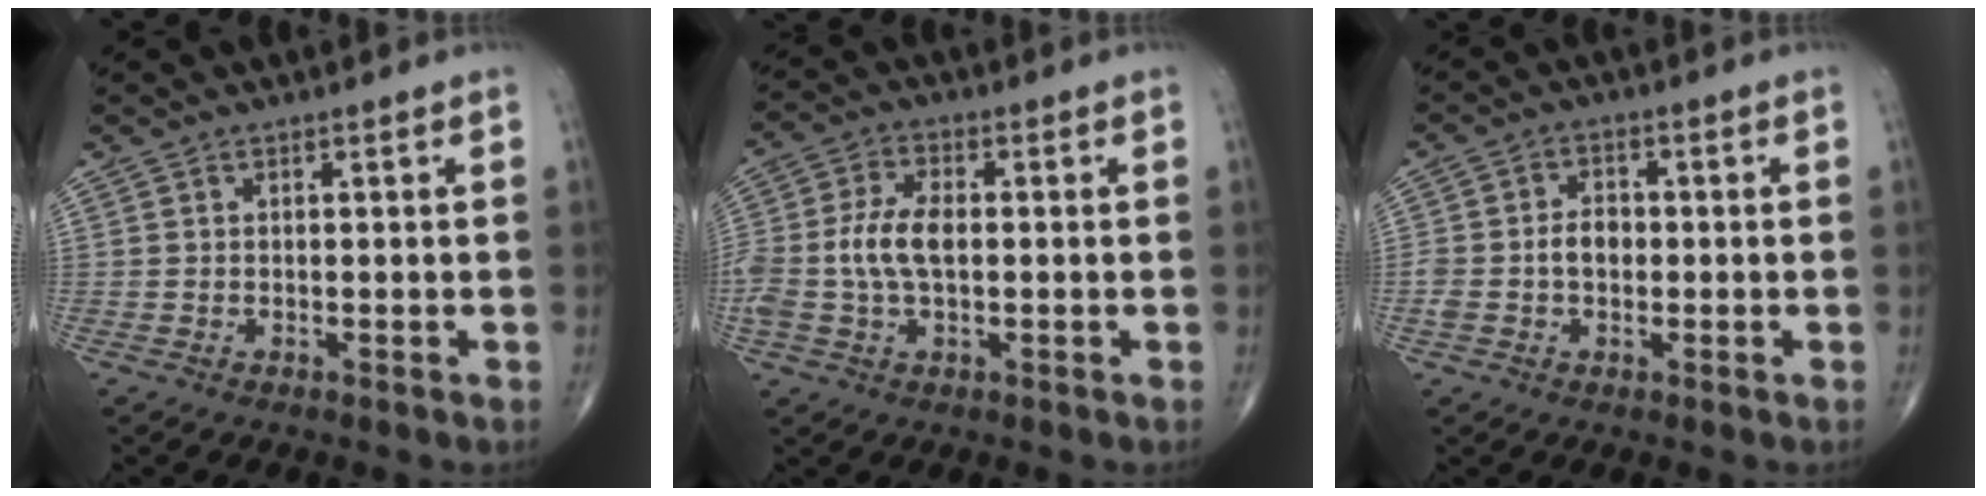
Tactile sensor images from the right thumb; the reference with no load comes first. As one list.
[{"total": 8.7, "force": [-0.3, 4.8, 7.3], "torque": [-0.164, 0.015, -0.007]}, {"total": 5.2, "force": [-0.5, 3.6, 3.7], "torque": [-0.070, 0.019, -0.009]}]